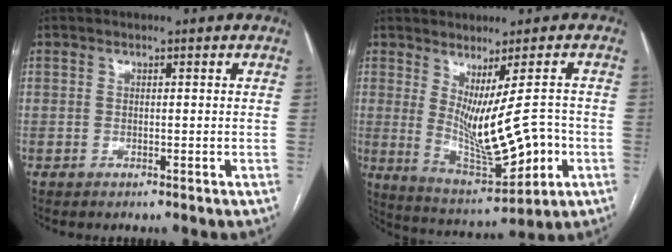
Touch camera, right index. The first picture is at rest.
{"total": 12.7, "force": [-1.2, 2.8, 12.3], "torque": [-0.204, -0.029, 0.000]}